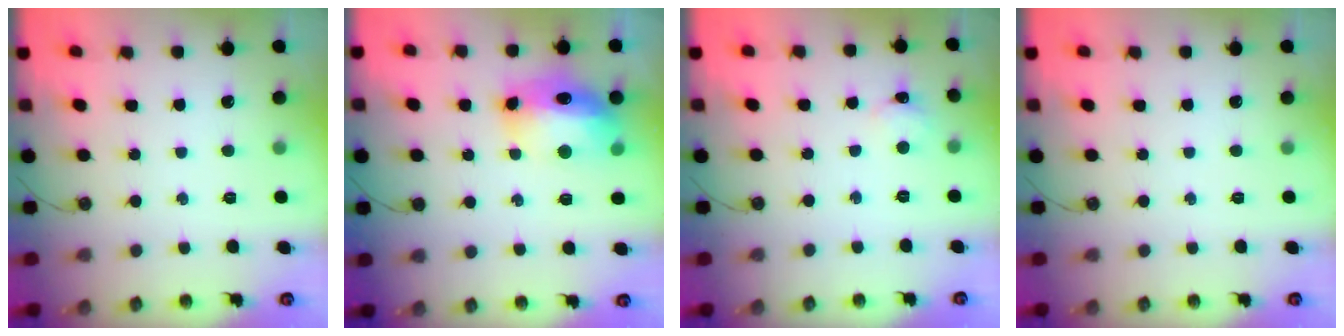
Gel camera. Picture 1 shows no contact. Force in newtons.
{"total": 13.9, "press": 13.9, "slide": 1.2}
{"total": 2.2, "press": 2.2, "slide": 0.3}
{"total": 0.0}